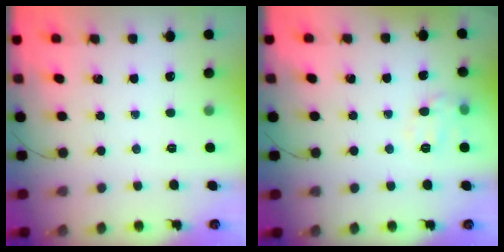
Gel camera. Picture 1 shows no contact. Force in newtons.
{"total": 8.9, "press": 8.9, "slide": 0.5}